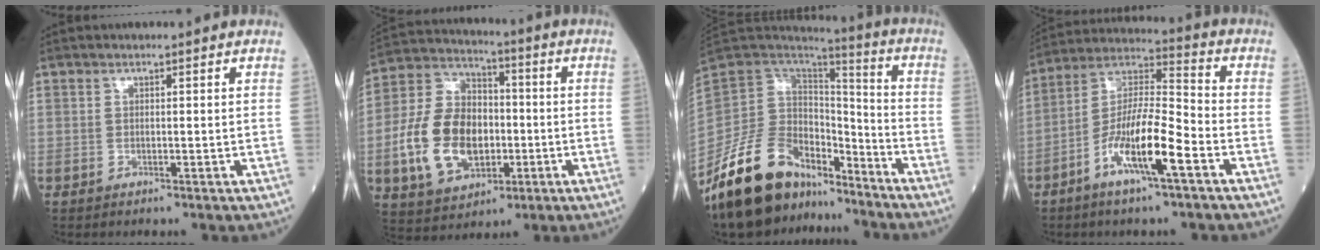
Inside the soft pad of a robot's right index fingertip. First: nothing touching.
{"total": 15.2, "force": [-2.9, 10.2, 10.9], "torque": [-0.251, 0.021, -0.044]}
{"total": 19.4, "force": [-14.5, 9.5, 8.6], "torque": [-0.169, 0.048, -0.252]}
{"total": 12.4, "force": [-5.5, 1.5, 11.0], "torque": [-0.217, -0.001, -0.104]}